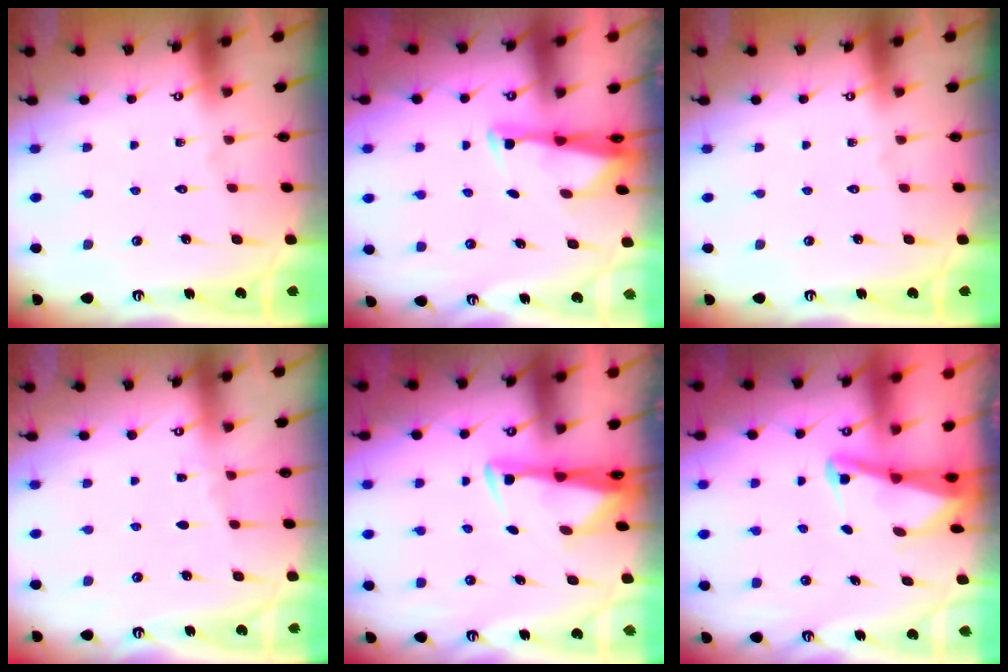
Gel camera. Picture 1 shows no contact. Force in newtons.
{"total": 2.9, "press": 2.8, "slide": 0.7}
{"total": 0.0}
{"total": 2.4, "press": 2.4, "slide": 0.4}
{"total": 2.9, "press": 2.8, "slide": 0.9}
{"total": 2.5, "press": 2.5, "slide": 0.6}